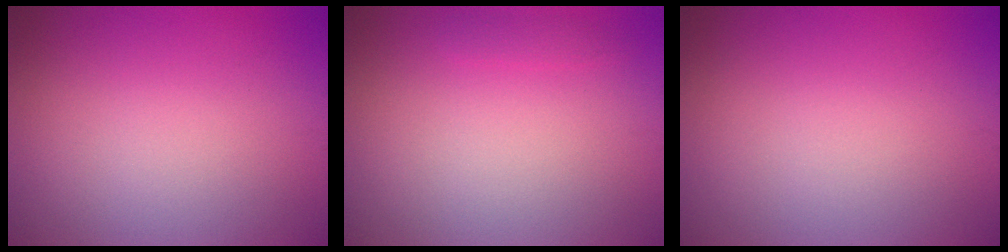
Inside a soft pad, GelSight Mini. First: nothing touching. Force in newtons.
{"total": 0.7, "press": 0.7, "slide": 0.1}
{"total": 0.0}